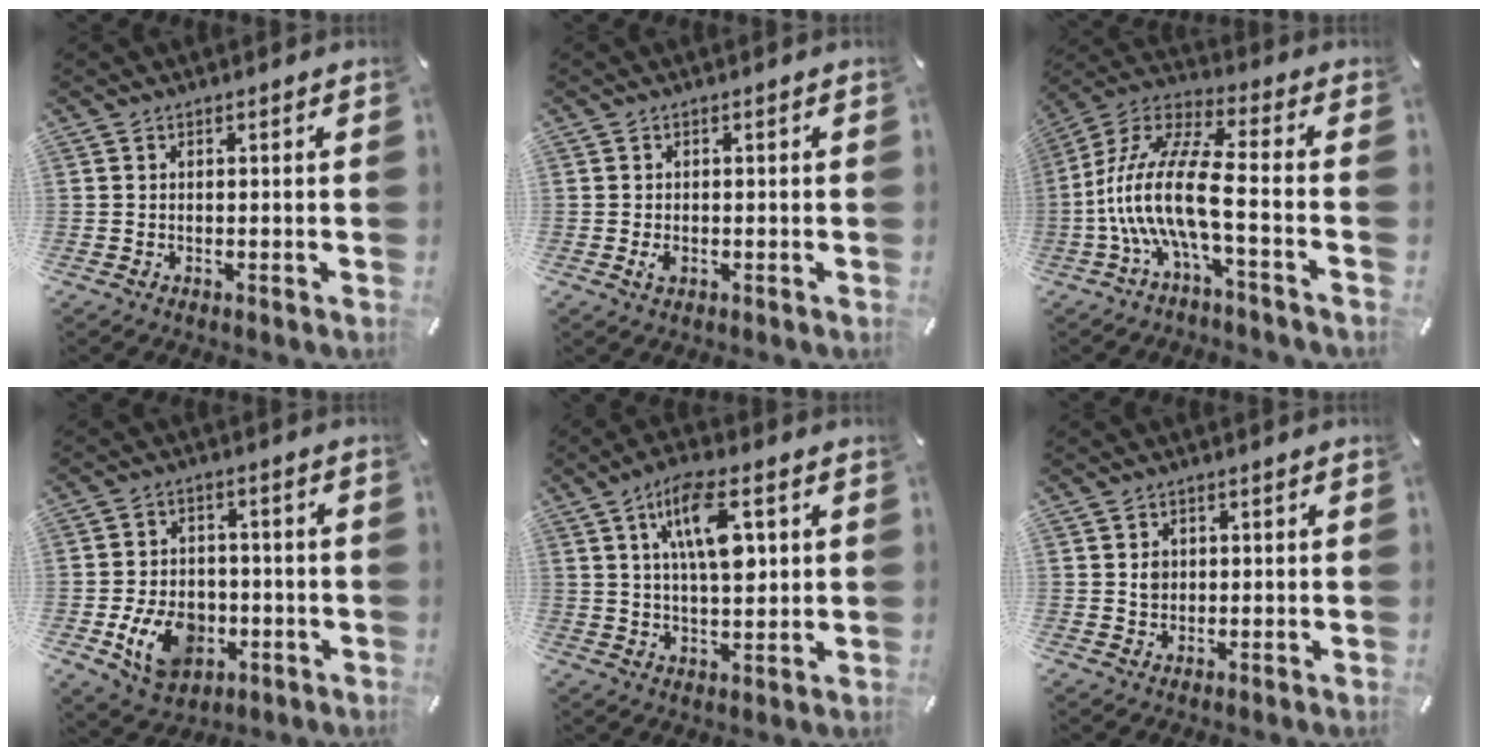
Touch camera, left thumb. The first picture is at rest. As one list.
[{"total": 1.5, "force": [-0.5, 0.8, 1.2], "torque": [-0.029, -0.003, -0.010]}, {"total": 16.5, "force": [-3.5, 4.1, 15.5], "torque": [-0.336, -0.010, -0.073]}, {"total": 12.0, "force": [-3.8, 8.8, 7.3], "torque": [-0.145, 0.011, -0.064]}, {"total": 12.4, "force": [4.3, 5.3, 10.4], "torque": [-0.179, -0.005, 0.069]}, {"total": 2.2, "force": [0.3, 2.1, 0.6], "torque": [0.001, 0.000, 0.001]}]